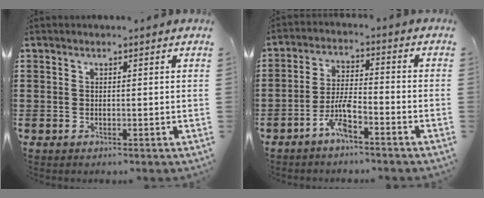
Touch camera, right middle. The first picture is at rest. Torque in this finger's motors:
{"motor_torque": [1.16, 0.07, 0.33, 0.08]}